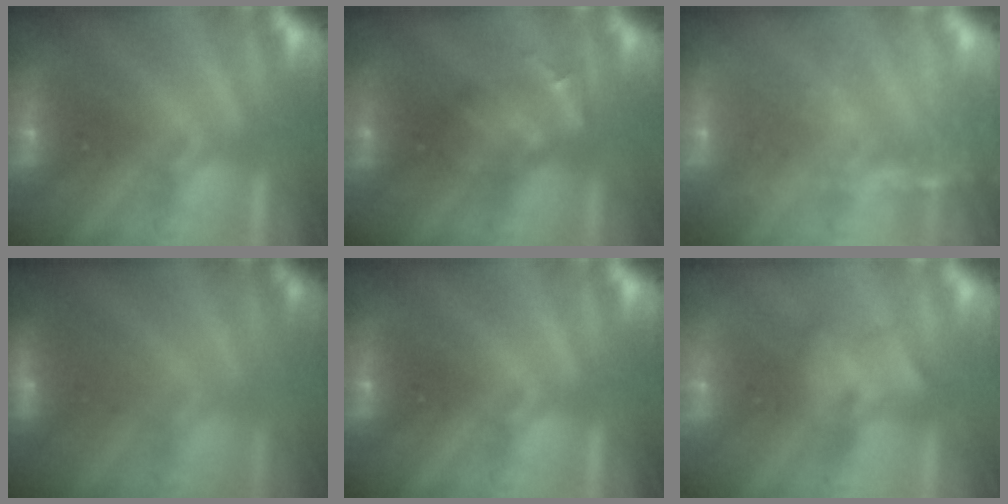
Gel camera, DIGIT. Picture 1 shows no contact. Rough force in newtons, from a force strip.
{"total": 2.4}
{"total": 10.8}
{"total": 2.9}
{"total": 0.0}
{"total": 2.2}